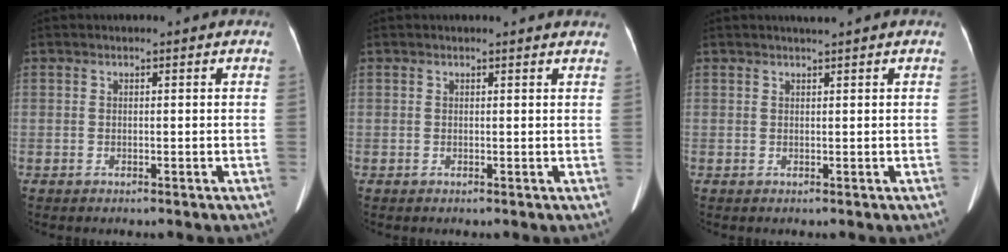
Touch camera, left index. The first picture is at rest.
{"total": 3.3, "force": [3.2, 0.2, 0.7], "torque": [-0.014, 0.002, 0.023]}
{"total": 0.9, "force": [0.7, -0.3, 0.3], "torque": [-0.011, -0.001, 0.017]}